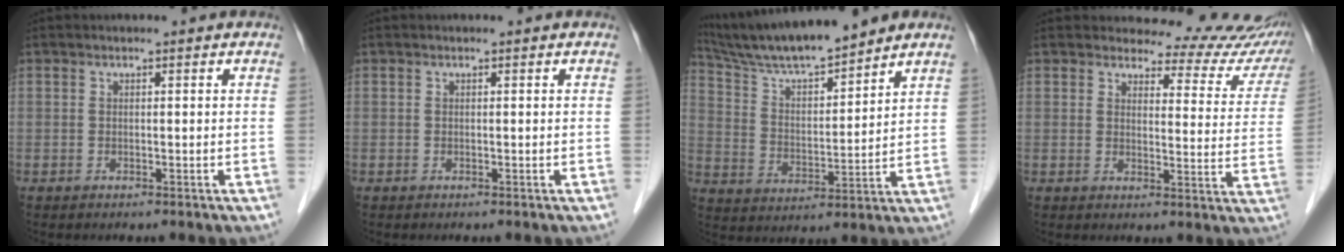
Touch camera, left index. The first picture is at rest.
{"total": 0.0}
{"total": 14.0, "force": [12.6, 0.9, 6.1], "torque": [-0.114, 0.014, 0.228]}
{"total": 15.0, "force": [14.5, 3.7, 1.3], "torque": [0.025, -0.072, 0.130]}